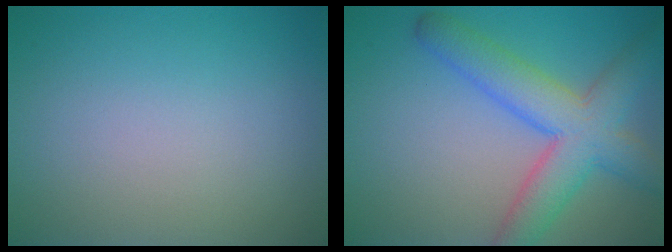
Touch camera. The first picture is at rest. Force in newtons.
{"total": 7.0, "press": 7.0, "slide": 0.3}